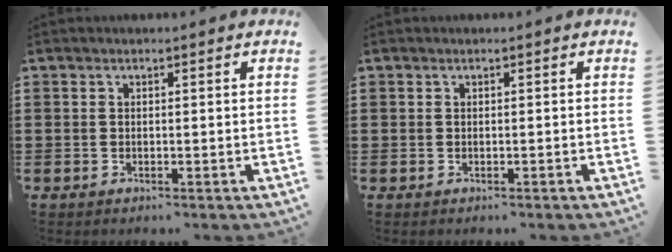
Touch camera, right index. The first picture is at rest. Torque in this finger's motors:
{"motor_torque": [-0.76, 0.57, -1.05, -0.21]}